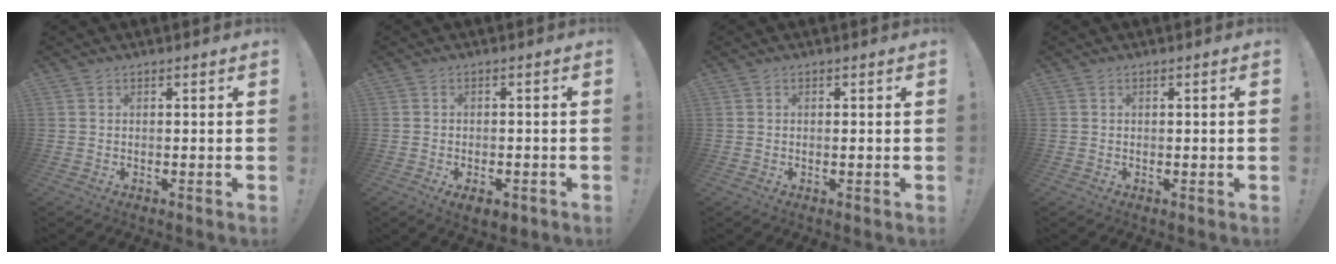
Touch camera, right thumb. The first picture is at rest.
{"total": 4.3, "force": [-2.5, 1.8, 3.1], "torque": [-0.038, 0.004, -0.039]}
{"total": 0.6, "force": [-0.1, 0.0, 0.6], "torque": [-0.003, -0.005, -0.003]}
{"total": 0.9, "force": [0.0, -0.1, 0.9], "torque": [-0.015, 0.000, 0.000]}